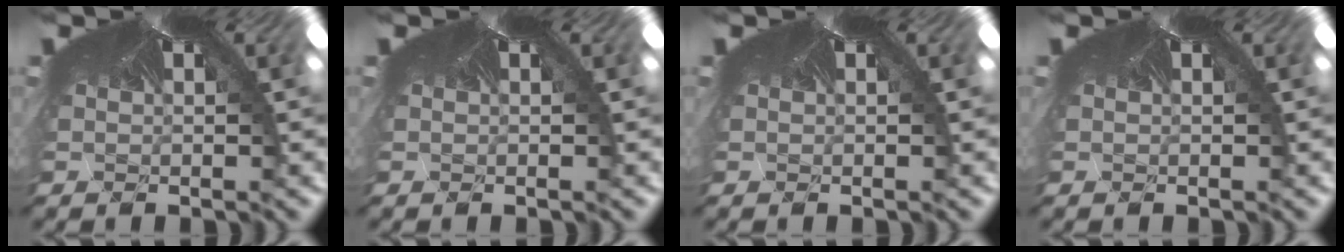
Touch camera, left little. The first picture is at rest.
{"total": 0.0}
{"total": 0.0}
{"total": 0.0}